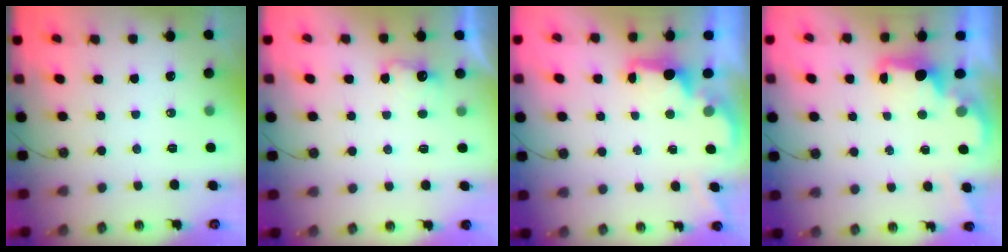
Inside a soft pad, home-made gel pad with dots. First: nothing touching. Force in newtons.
{"total": 3.5, "press": 3.3, "slide": 1.0}
{"total": 2.0, "press": 1.8, "slide": 0.8}
{"total": 2.2, "press": 2.0, "slide": 0.8}